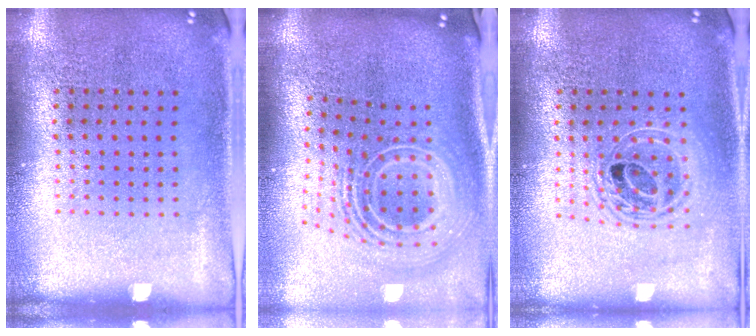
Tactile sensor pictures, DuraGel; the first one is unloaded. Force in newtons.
{"total": 2.9, "press": 1.9, "slide": 2.2}
{"total": 1.7, "press": 1.4, "slide": 1.0}